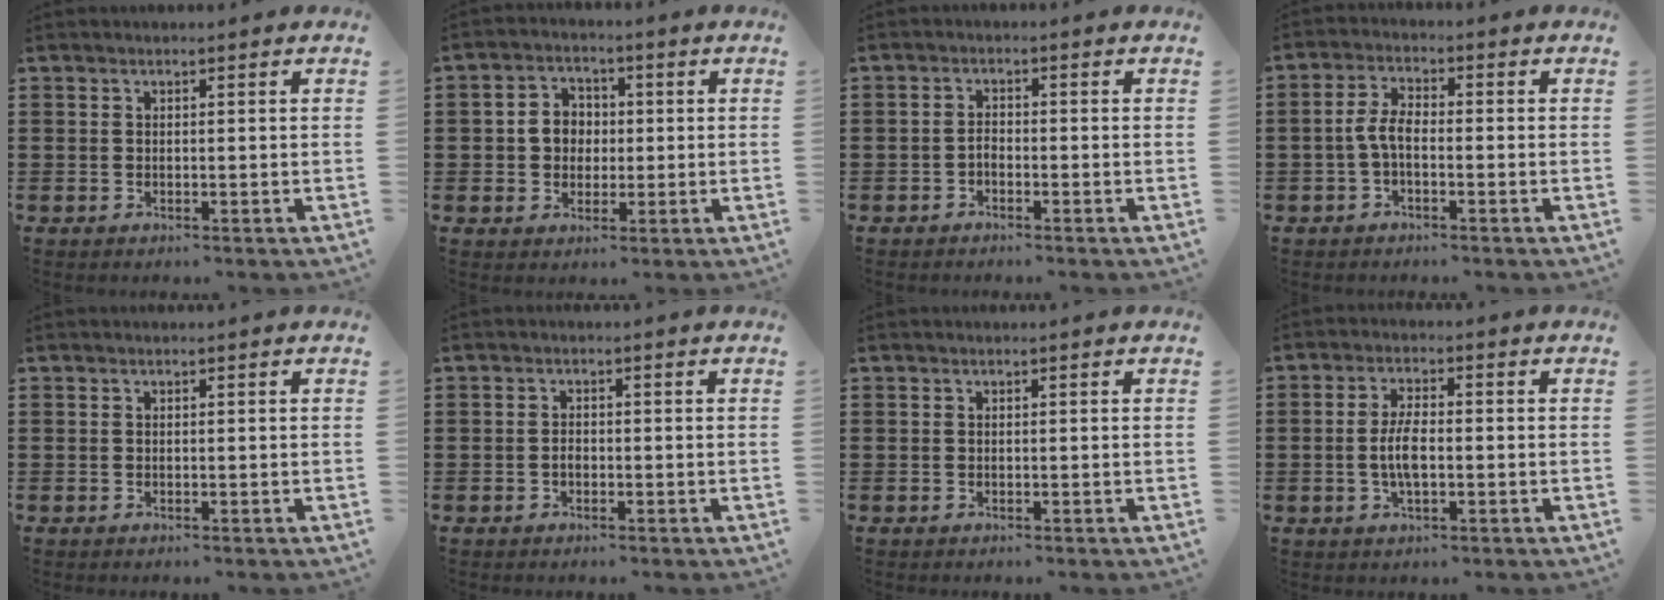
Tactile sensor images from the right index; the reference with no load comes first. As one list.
[{"total": 4.1, "force": [0.0, 3.8, 1.6], "torque": [-0.042, 0.014, -0.003]}, {"total": 1.5, "force": [-0.9, 0.8, 0.8], "torque": [-0.019, -0.001, -0.018]}, {"total": 3.7, "force": [-0.9, 1.1, 3.4], "torque": [-0.084, -0.004, -0.025]}, {"total": 0.0}, {"total": 1.2, "force": [-0.4, 0.7, 0.9], "torque": [-0.020, -0.001, -0.007]}, {"total": 0.0}, {"total": 5.0, "force": [-0.7, 1.7, 4.7], "torque": [-0.100, -0.002, -0.017]}]